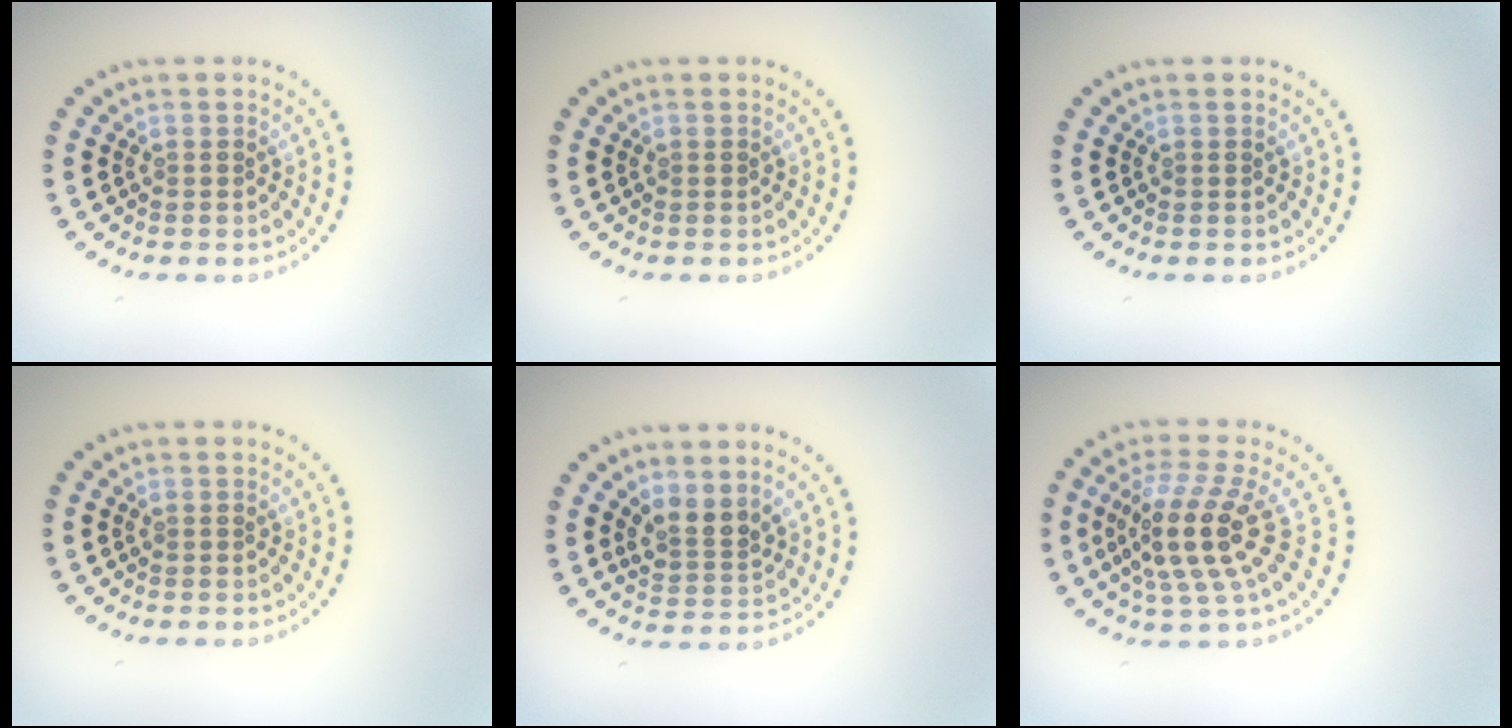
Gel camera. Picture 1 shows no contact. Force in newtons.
{"total": 0.0}
{"total": 0.0}
{"total": 0.0}
{"total": 2.5, "press": 1.8, "slide": 1.7}
{"total": 4.9, "press": 3.9, "slide": 2.9}